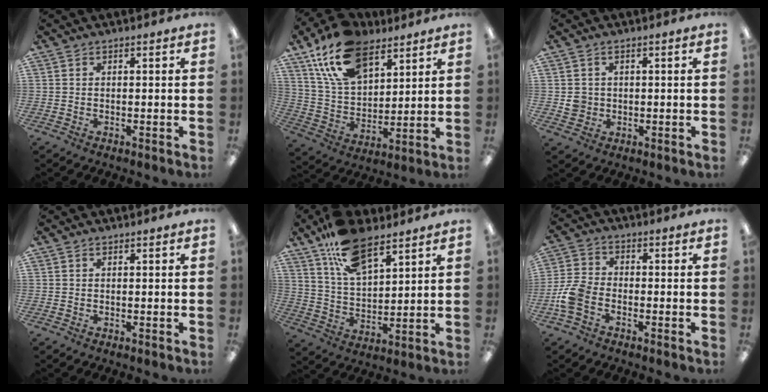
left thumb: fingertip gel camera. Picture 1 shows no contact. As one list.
[{"total": 18.6, "force": [11.5, 10.2, 10.5], "torque": [-0.205, -0.035, 0.214]}, {"total": 3.5, "force": [0.3, 3.4, 0.9], "torque": [-0.013, 0.003, 0.006]}, {"total": 0.0}, {"total": 14.5, "force": [9.6, 6.8, 8.5], "torque": [-0.150, -0.039, 0.176]}, {"total": 7.6, "force": [-3.3, 4.8, 4.8], "torque": [-0.105, 0.013, -0.060]}]